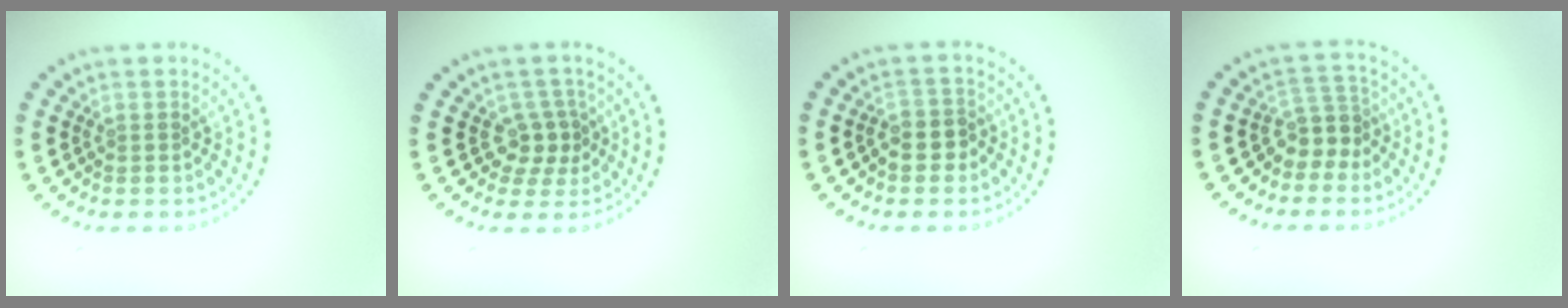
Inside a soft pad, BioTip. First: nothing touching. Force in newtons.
{"total": 2.3, "press": 1.9, "slide": 1.3}
{"total": 2.5, "press": 2.3, "slide": 1.0}
{"total": 2.7, "press": 1.9, "slide": 1.9}